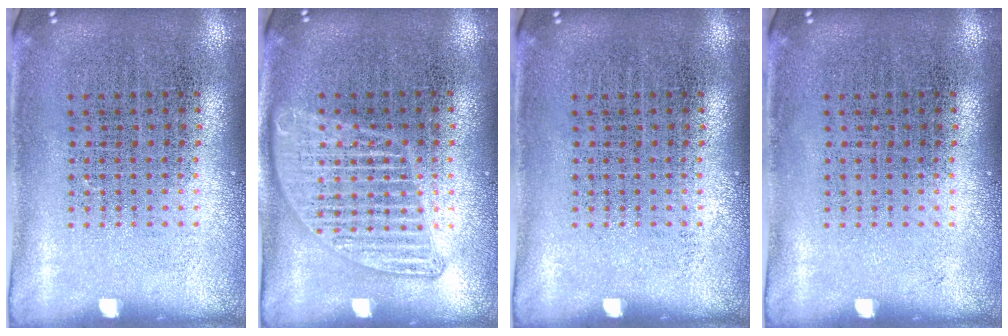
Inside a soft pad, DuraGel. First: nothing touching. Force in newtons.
{"total": 1.3, "press": 1.3, "slide": 0.2}
{"total": 0.0}
{"total": 0.0}